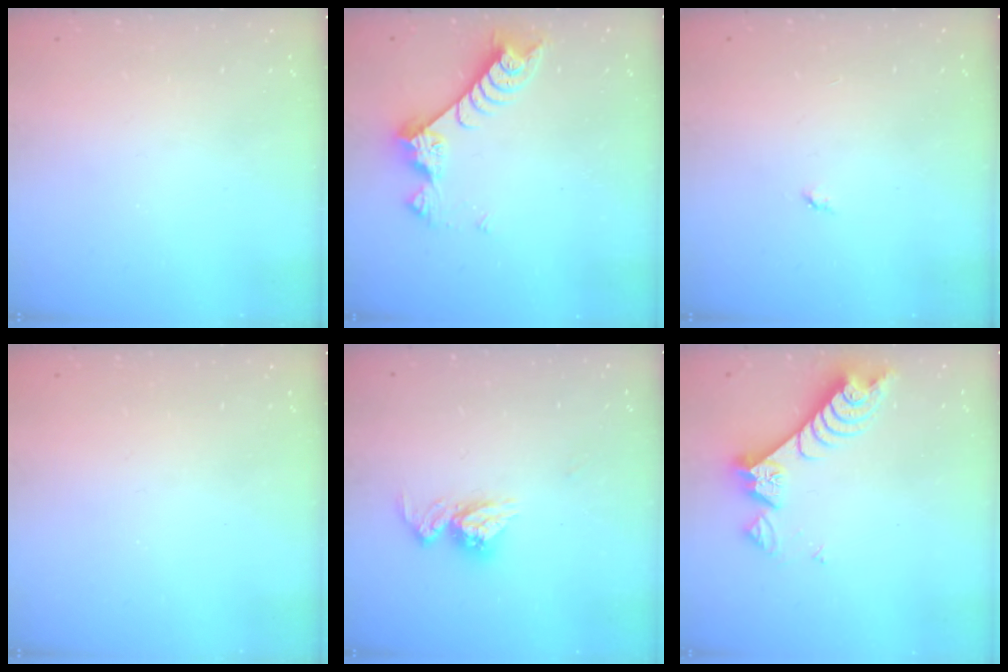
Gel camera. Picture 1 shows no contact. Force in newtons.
{"total": 9.0, "press": 9.0, "slide": 1.0}
{"total": 2.8, "press": 2.8, "slide": 0.4}
{"total": 0.0}
{"total": 10.0, "press": 10.0, "slide": 0.8}
{"total": 8.5, "press": 8.4, "slide": 0.8}